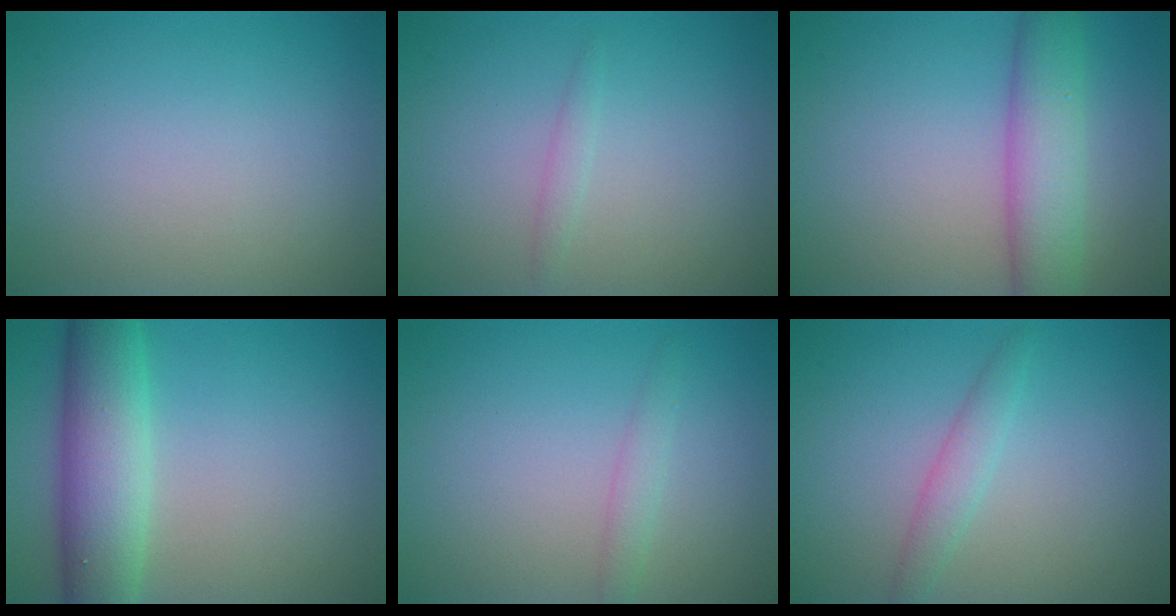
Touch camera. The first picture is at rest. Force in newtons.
{"total": 0.9, "press": 0.9, "slide": 0.1}
{"total": 5.5, "press": 5.5, "slide": 0.4}
{"total": 7.2, "press": 7.2, "slide": 0.4}
{"total": 1.4, "press": 1.4, "slide": 0.0}
{"total": 1.9, "press": 1.9, "slide": 0.1}